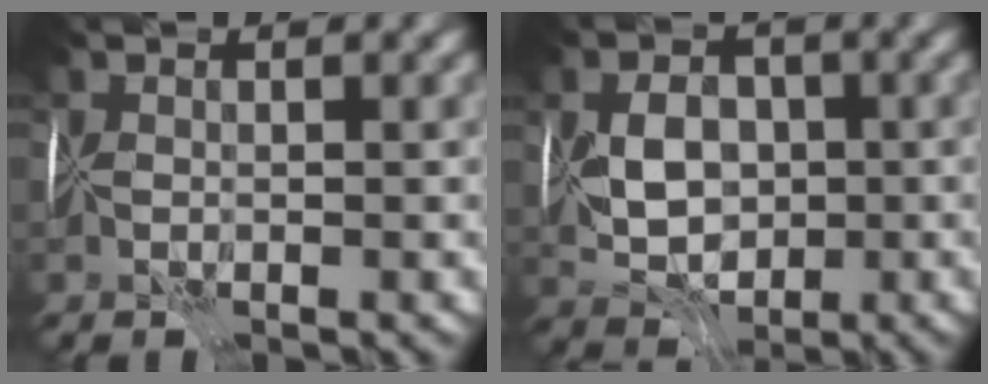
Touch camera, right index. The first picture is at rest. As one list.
[{"total": 4.7, "force": [-0.6, 3.1, 3.5], "torque": [-0.060, -0.004, -0.015]}]